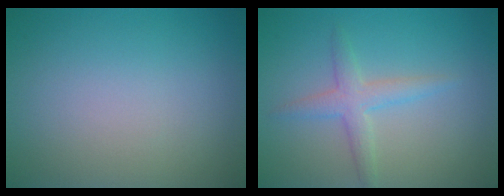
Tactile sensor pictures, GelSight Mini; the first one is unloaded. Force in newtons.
{"total": 2.4, "press": 2.4, "slide": 0.0}